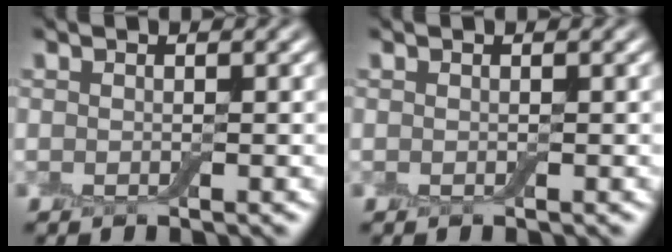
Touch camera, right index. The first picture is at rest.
{"total": 0.0}